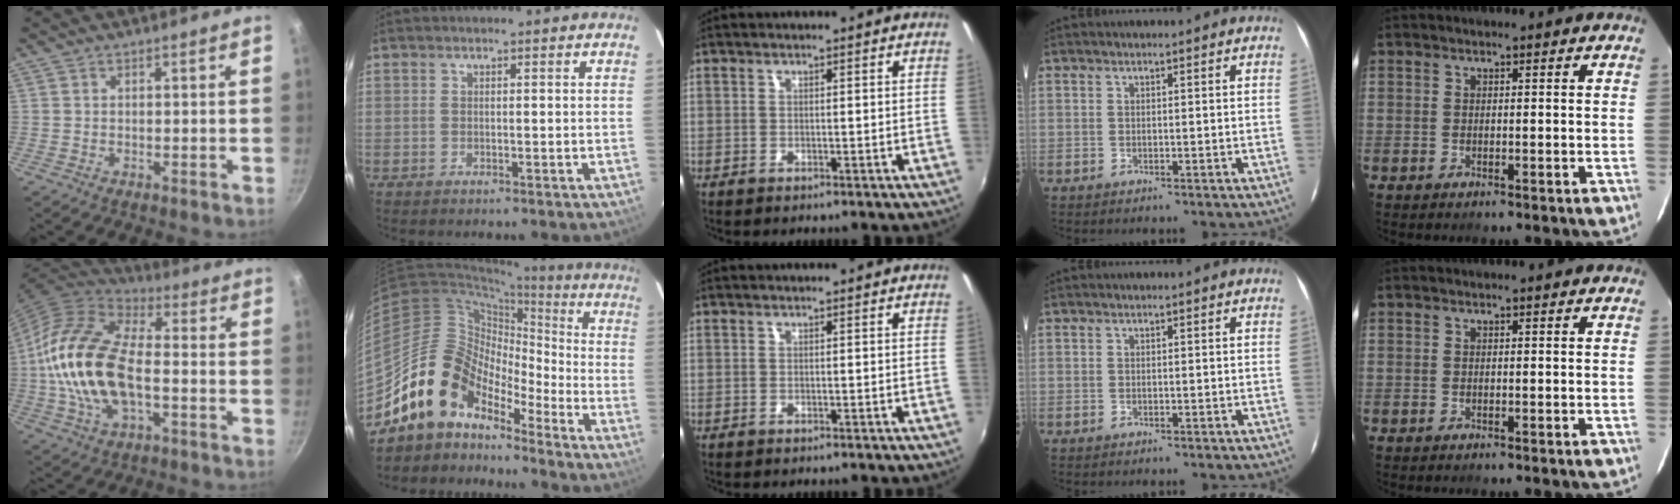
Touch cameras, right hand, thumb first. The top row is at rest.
{"thumb": {"total": 20.7, "force": [-2.5, 11.0, 17.3], "torque": [-0.326, 0.032, -0.057]}, "index": {"total": 13.8, "force": [-11.1, 6.7, 4.6], "torque": [-0.083, 0.030, -0.219]}}